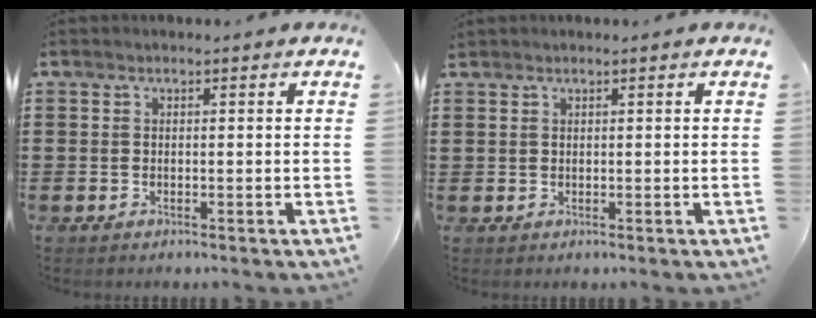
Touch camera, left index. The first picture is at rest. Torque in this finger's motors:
{"motor_torque": [0.27, -0.10, 0.45, 0.03]}